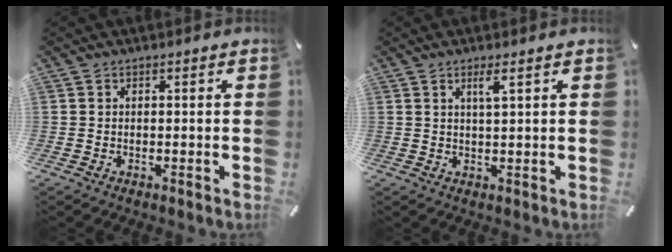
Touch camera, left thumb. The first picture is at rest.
{"total": 2.7, "force": [1.5, 0.1, 2.2], "torque": [-0.048, -0.003, 0.024]}